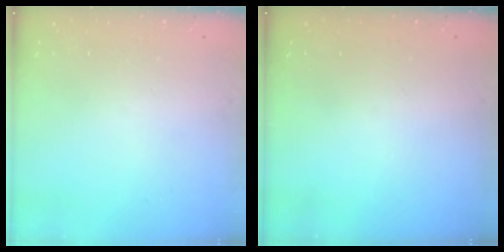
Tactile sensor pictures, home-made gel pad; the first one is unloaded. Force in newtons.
{"total": 0.0}